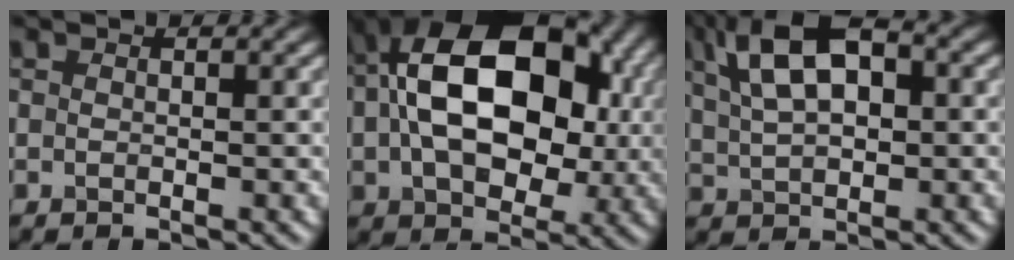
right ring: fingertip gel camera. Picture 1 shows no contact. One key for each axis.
{"total": 13.1, "fx": 1.4, "fy": 8.1, "fz": 10.1, "tx": -0.181, "ty": 0.018, "tz": 0.055}
{"total": 7.0, "fx": 2.7, "fy": 3.2, "fz": 5.6, "tx": -0.123, "ty": 0.035, "tz": 0.063}